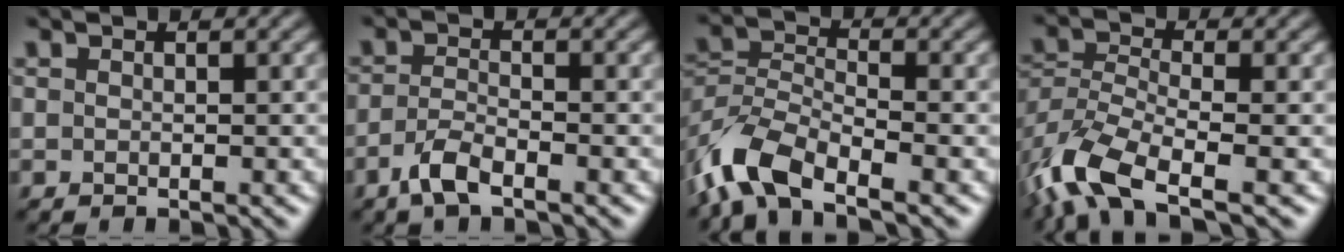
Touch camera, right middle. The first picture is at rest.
{"total": 2.8, "force": [-2.0, 0.8, 1.8], "torque": [-0.046, 0.001, -0.045]}
{"total": 7.6, "force": [-5.2, 3.3, 4.4], "torque": [-0.093, 0.003, -0.114]}
{"total": 8.4, "force": [-5.4, 3.3, 5.6], "torque": [-0.127, -0.006, -0.113]}